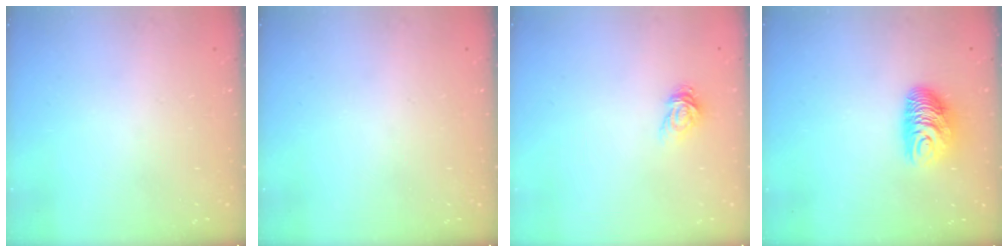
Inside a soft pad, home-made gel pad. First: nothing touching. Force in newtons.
{"total": 0.0}
{"total": 3.2, "press": 3.1, "slide": 0.3}
{"total": 10.1, "press": 10.1, "slide": 0.8}